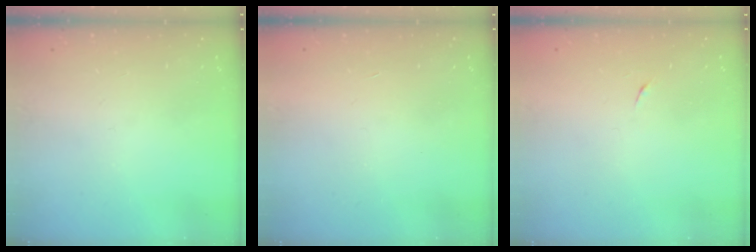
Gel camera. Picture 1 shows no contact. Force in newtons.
{"total": 1.7, "press": 1.7, "slide": 0.1}
{"total": 3.8, "press": 3.7, "slide": 0.8}